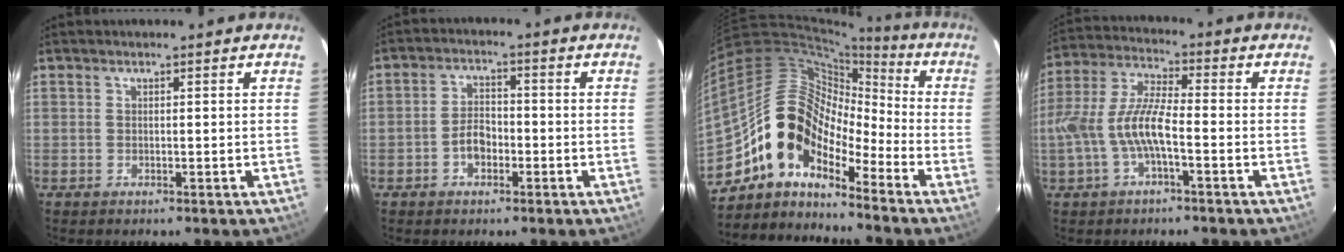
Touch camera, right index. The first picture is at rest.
{"total": 4.3, "force": [-1.9, 2.8, 2.7], "torque": [-0.054, 0.011, -0.031]}
{"total": 13.0, "force": [-8.9, 6.6, 6.8], "torque": [-0.111, 0.022, -0.185]}
{"total": 10.7, "force": [-3.1, 3.1, 9.7], "torque": [-0.214, 0.006, -0.057]}